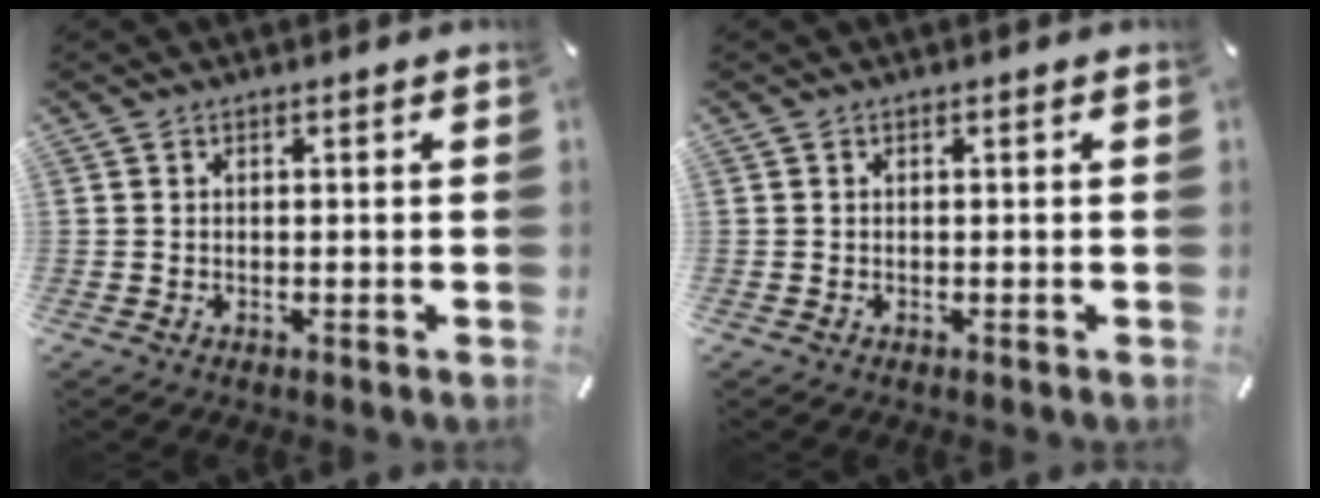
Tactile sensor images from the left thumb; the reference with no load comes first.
{"total": 0.0}